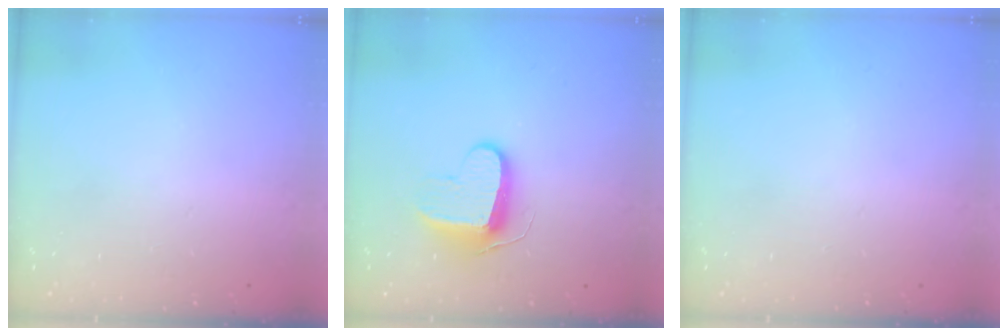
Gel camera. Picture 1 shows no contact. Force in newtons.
{"total": 9.5, "press": 9.5, "slide": 0.1}
{"total": 0.0}